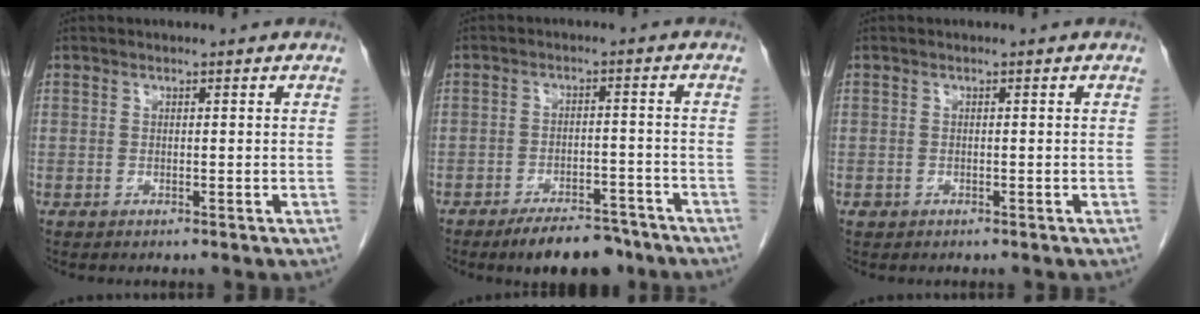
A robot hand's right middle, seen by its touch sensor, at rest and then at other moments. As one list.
[{"total": 8.1, "force": [-6.5, 2.9, 3.8], "torque": [-0.049, 0.001, -0.103]}, {"total": 0.6, "force": [-0.3, 0.5, 0.1], "torque": [-0.005, 0.003, -0.005]}]